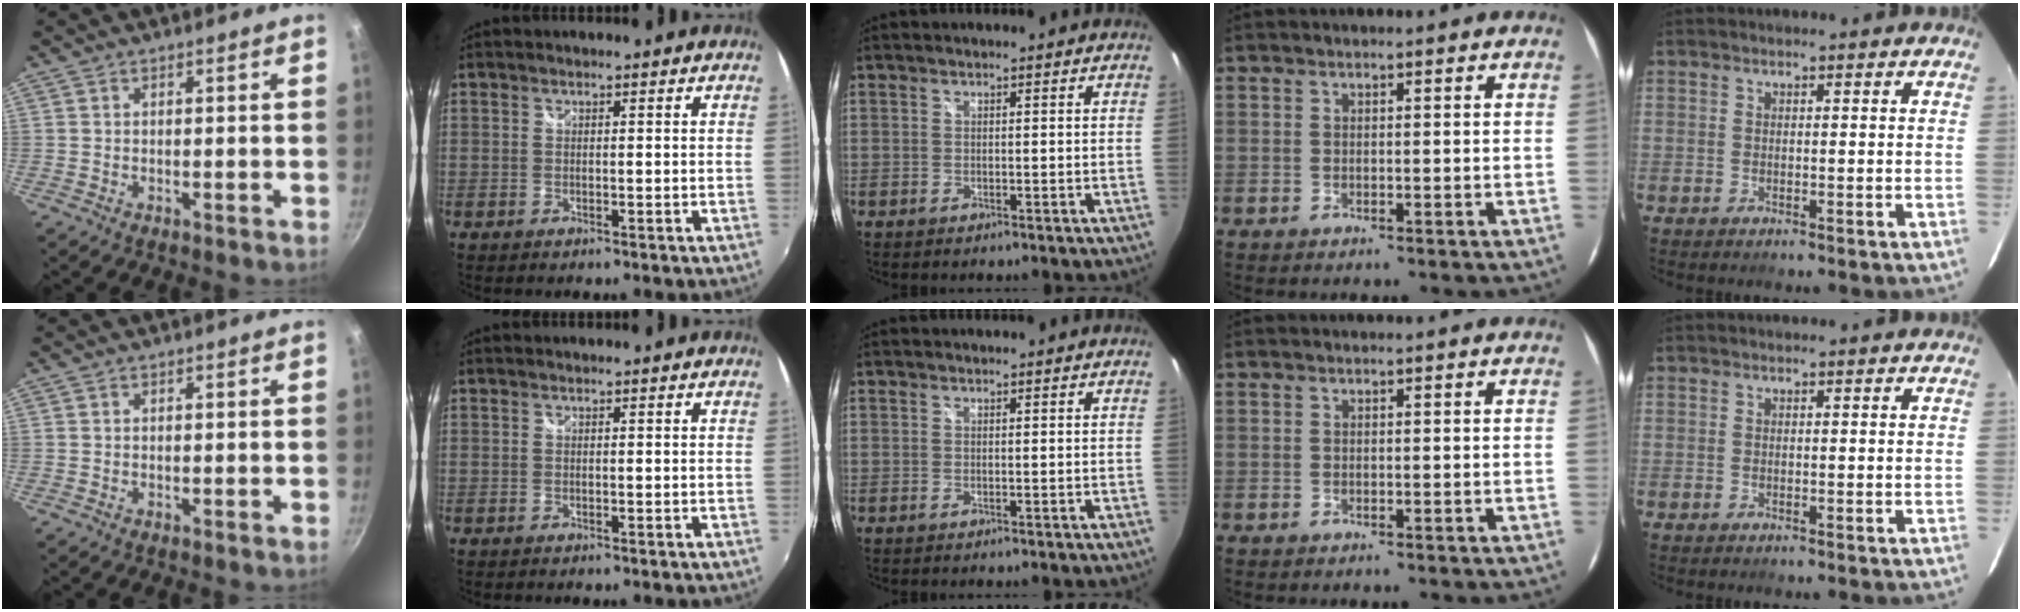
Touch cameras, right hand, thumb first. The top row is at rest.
{}